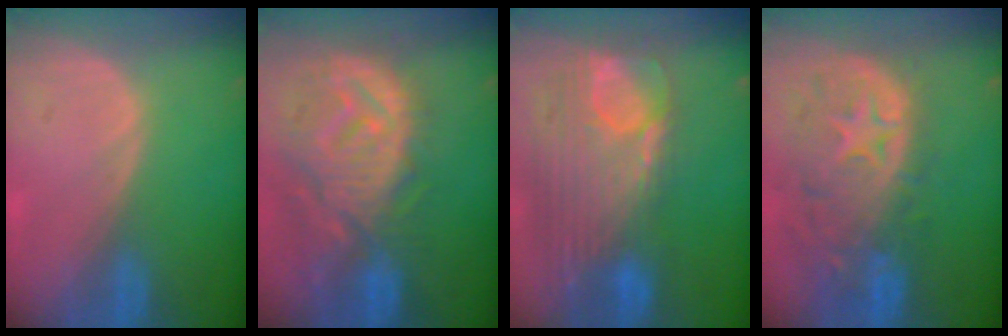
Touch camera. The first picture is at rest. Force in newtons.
{"total": 12.4, "press": 11.1, "slide": 5.7}
{"total": 12.6, "press": 10.7, "slide": 6.6}
{"total": 12.4, "press": 10.5, "slide": 6.7}